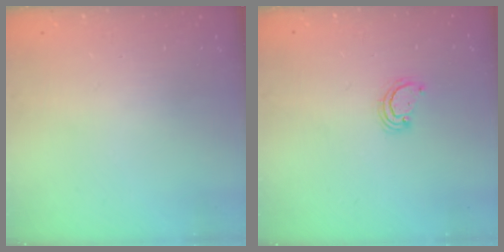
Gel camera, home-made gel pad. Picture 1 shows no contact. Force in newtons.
{"total": 2.6, "press": 2.6, "slide": 0.3}